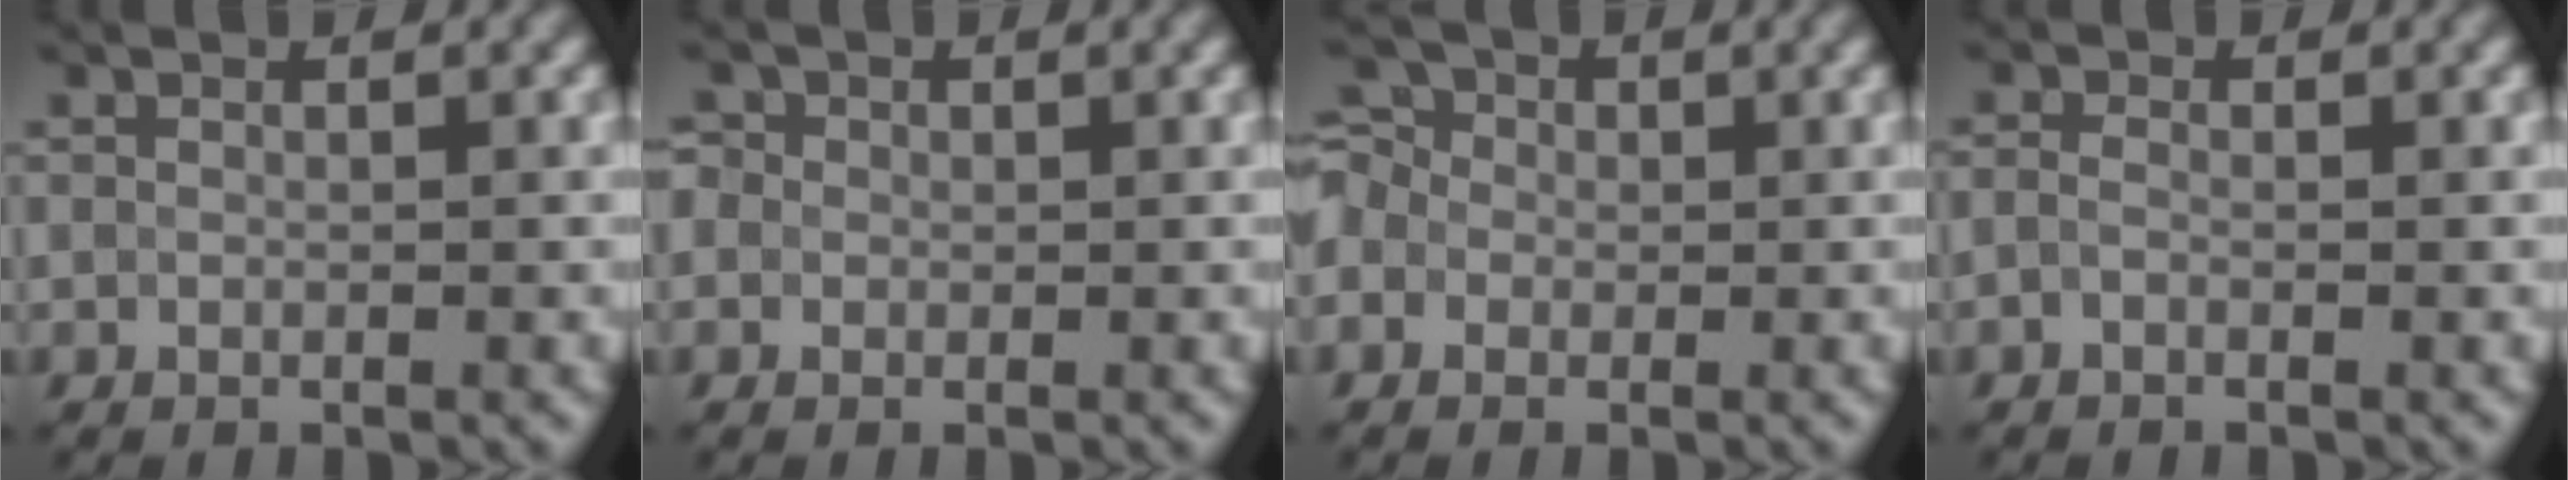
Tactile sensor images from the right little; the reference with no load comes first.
{"total": 2.4, "force": [0.9, 2.0, 0.9], "torque": [-0.003, 0.021, -0.007]}
{"total": 6.0, "force": [0.5, 5.3, 2.9], "torque": [-0.059, 0.033, -0.035]}
{"total": 0.9, "force": [-0.4, 0.4, 0.6], "torque": [-0.016, -0.006, -0.016]}